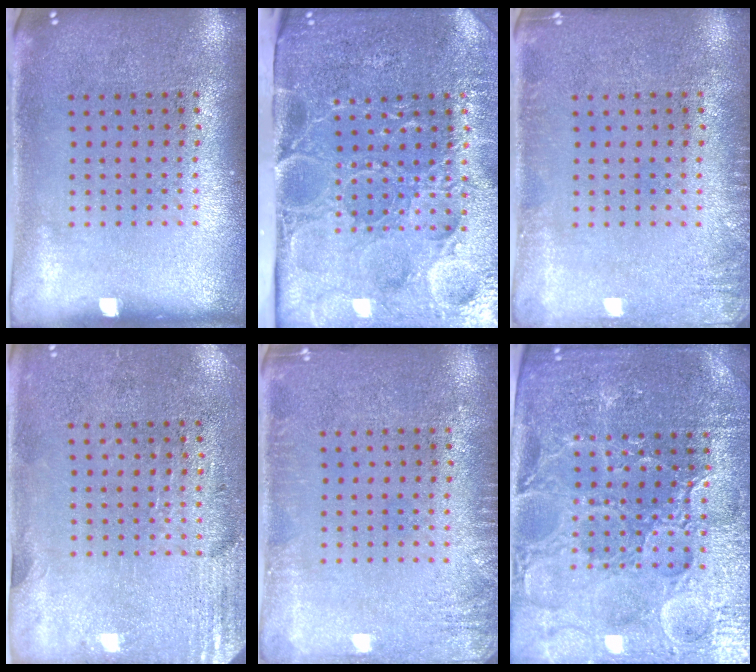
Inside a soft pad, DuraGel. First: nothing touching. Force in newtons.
{"total": 5.1, "press": 4.2, "slide": 2.8}
{"total": 1.4, "press": 1.4, "slide": 0.3}
{"total": 2.8, "press": 2.4, "slide": 1.4}
{"total": 2.0, "press": 1.9, "slide": 0.2}
{"total": 4.6, "press": 4.3, "slide": 1.6}